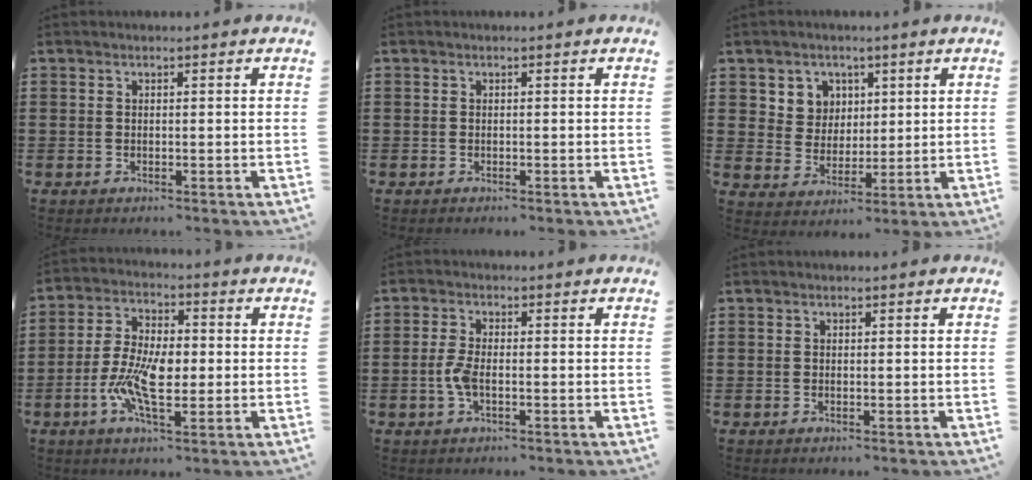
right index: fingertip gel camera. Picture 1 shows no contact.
{"total": 0.0}
{"total": 5.2, "force": [2.4, 4.6, 0.6], "torque": [-0.030, 0.007, 0.043]}
{"total": 8.7, "force": [-1.7, 4.1, 7.5], "torque": [-0.163, 0.000, -0.036]}
{"total": 3.4, "force": [-0.9, 1.3, 3.0], "torque": [-0.075, -0.004, -0.023]}
{"total": 0.0}